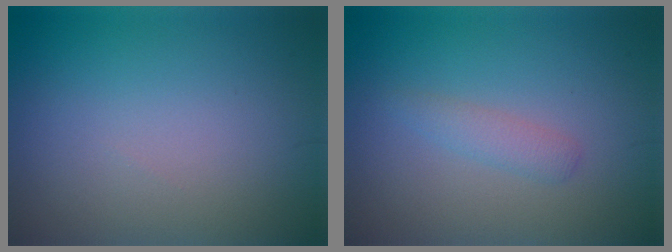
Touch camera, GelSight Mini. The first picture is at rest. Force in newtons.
{"total": 1.4, "press": 1.4, "slide": 0.0}